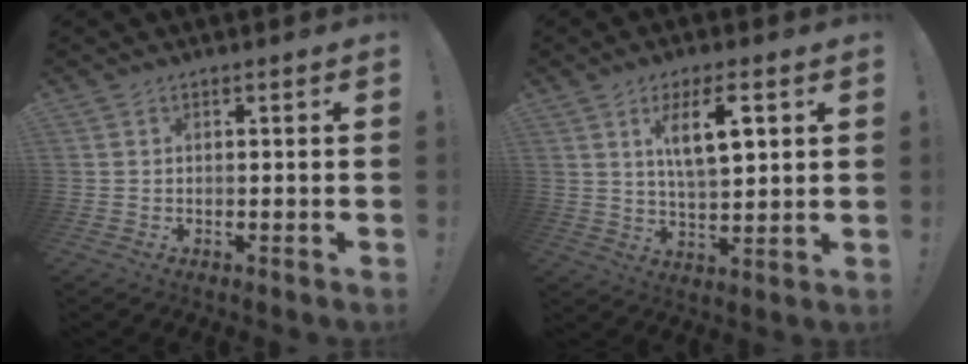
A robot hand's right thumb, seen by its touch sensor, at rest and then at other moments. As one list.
[{"total": 10.7, "force": [4.2, 3.5, 9.1], "torque": [-0.145, -0.008, 0.068]}]